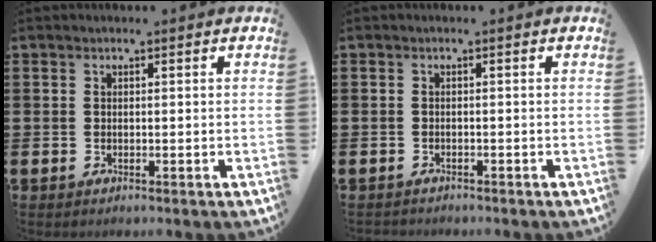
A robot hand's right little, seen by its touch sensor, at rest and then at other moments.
{"total": 0.6, "force": [-0.6, 0.1, -0.1], "torque": [0.000, -0.001, -0.013]}